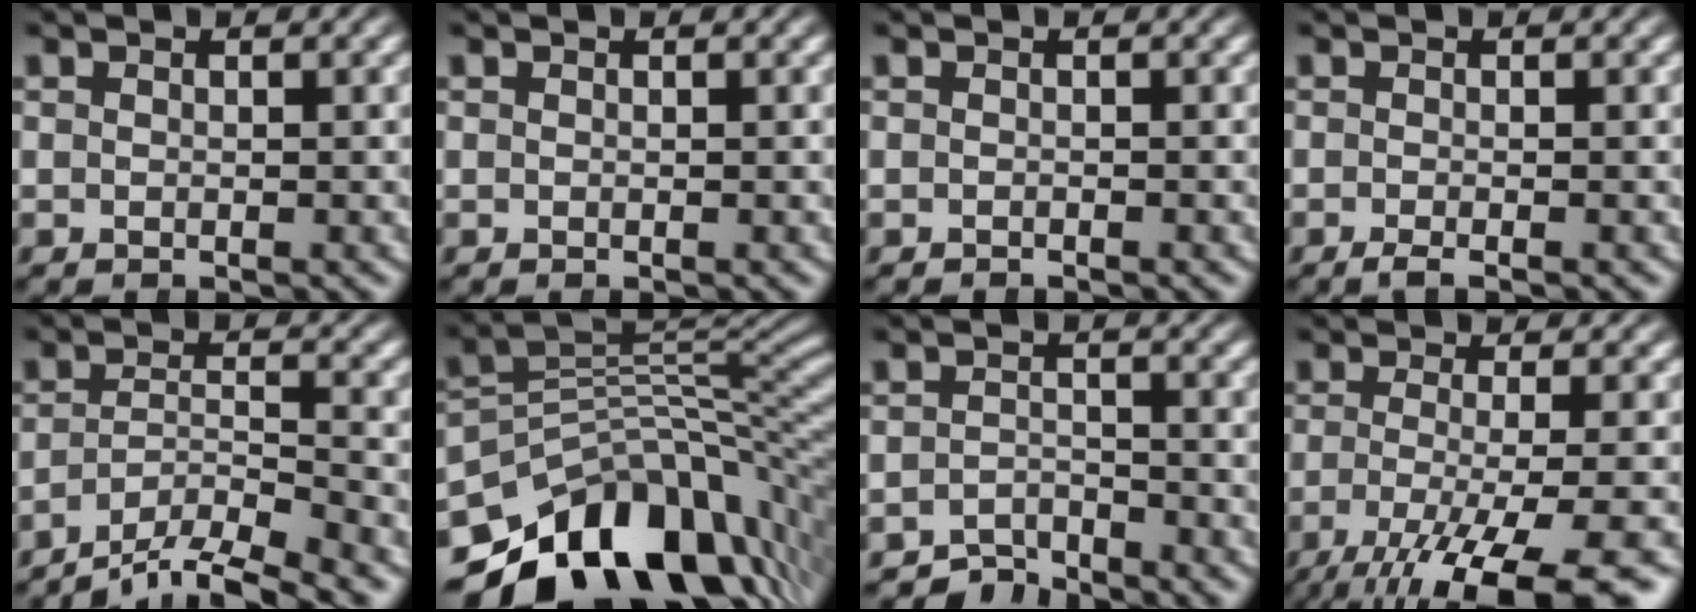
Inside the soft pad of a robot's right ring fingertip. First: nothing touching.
{"total": 0.0}
{"total": 0.6, "force": [-0.5, 0.3, -0.1], "torque": [-0.005, 0.000, -0.008]}
{"total": 1.5, "force": [-1.3, 0.5, 0.6], "torque": [-0.015, -0.005, -0.019]}
{"total": 7.4, "force": [-5.0, 4.1, 3.6], "torque": [-0.060, -0.026, -0.075]}
{"total": 18.8, "force": [-9.0, 11.1, 12.2], "torque": [-0.186, -0.050, -0.117]}
{"total": 3.6, "force": [-3.5, 1.0, -0.1], "torque": [0.001, -0.012, -0.060]}
{"total": 7.9, "force": [-4.2, 3.0, 6.0], "torque": [-0.110, -0.041, -0.042]}